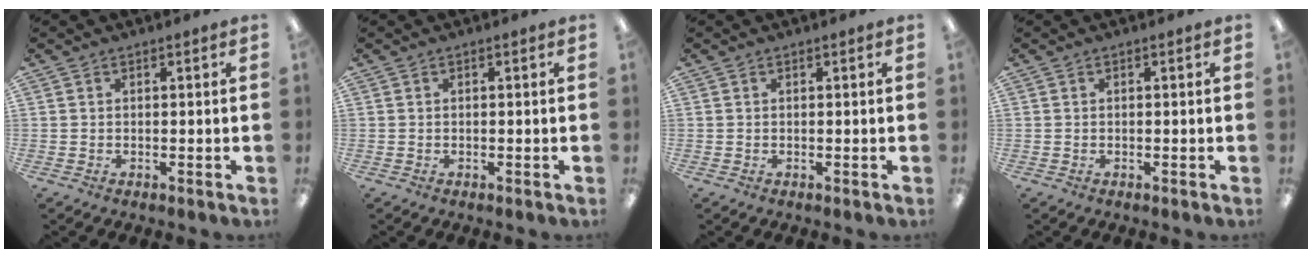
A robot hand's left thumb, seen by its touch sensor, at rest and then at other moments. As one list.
[{"total": 0.0}, {"total": 0.0}, {"total": 0.0}]